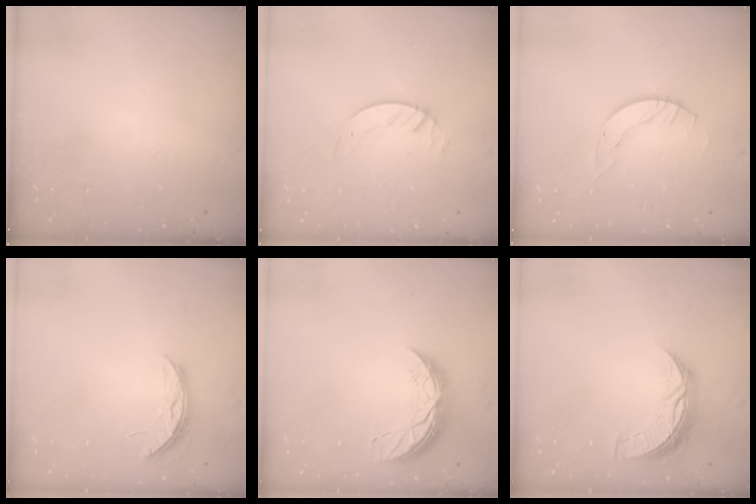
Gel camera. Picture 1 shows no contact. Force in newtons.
{"total": 3.0, "press": 3.0, "slide": 0.2}
{"total": 2.1, "press": 2.1, "slide": 0.3}
{"total": 4.6, "press": 4.5, "slide": 0.4}
{"total": 8.1, "press": 8.0, "slide": 0.5}
{"total": 8.2, "press": 8.2, "slide": 0.7}